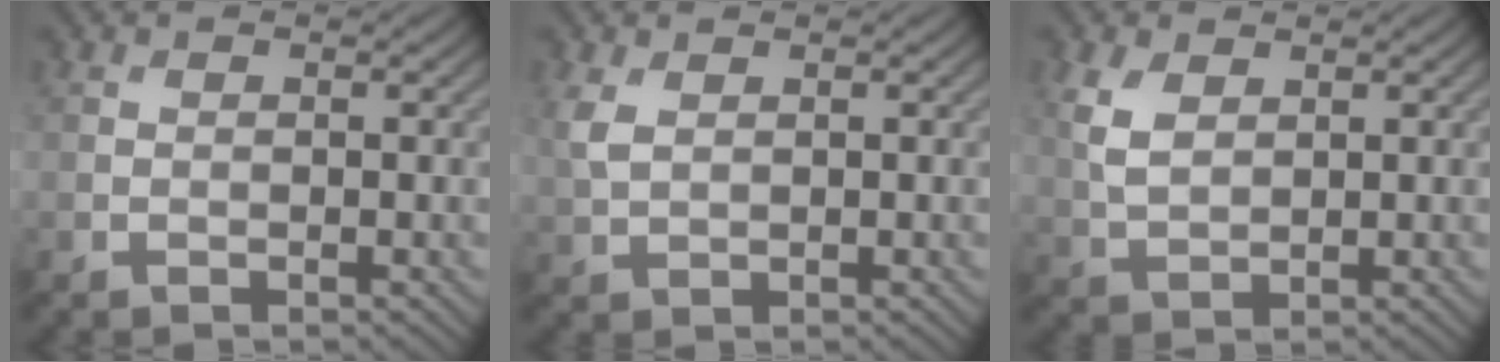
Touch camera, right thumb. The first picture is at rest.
{"total": 2.7, "force": [1.0, 1.6, 1.9], "torque": [-0.056, 0.003, 0.023]}
{"total": 4.1, "force": [1.7, 2.5, 2.9], "torque": [-0.083, 0.002, 0.035]}